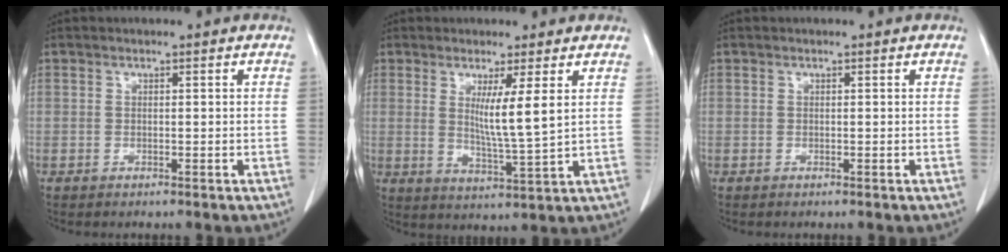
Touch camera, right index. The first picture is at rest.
{"total": 6.4, "force": [2.0, -0.7, 6.1], "torque": [-0.105, -0.024, 0.039]}
{"total": 0.0}